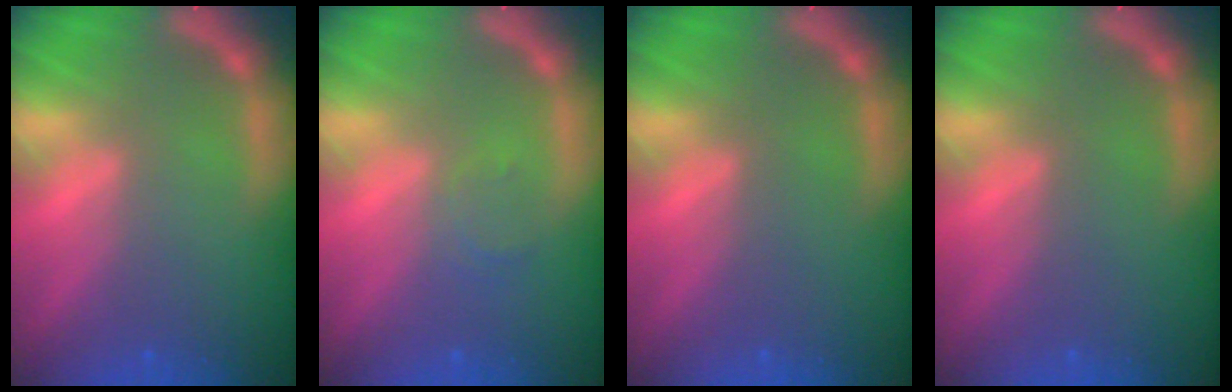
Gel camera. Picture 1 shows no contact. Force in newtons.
{"total": 1.5}
{"total": 0.0}
{"total": 0.0}